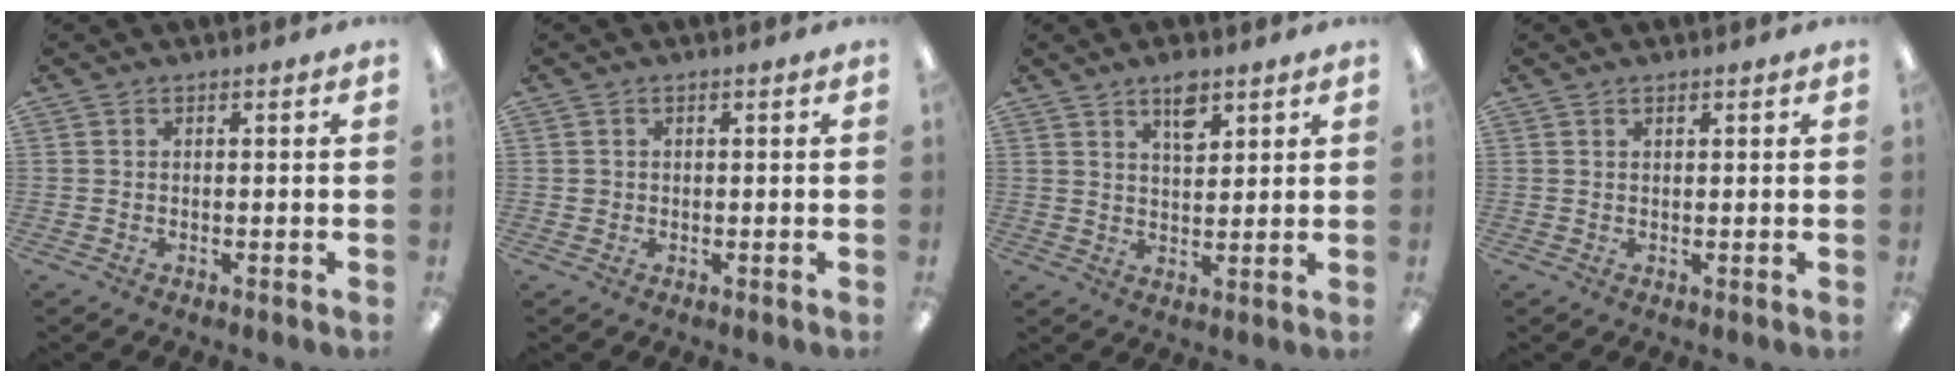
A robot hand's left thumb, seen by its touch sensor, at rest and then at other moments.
{"total": 0.9, "force": [0.2, 0.9, 0.1], "torque": [-0.002, 0.006, 0.002]}
{"total": 6.3, "force": [4.2, 2.8, 3.9], "torque": [-0.052, -0.018, 0.069]}
{"total": 0.9, "force": [0.8, 0.3, 0.4], "torque": [-0.008, 0.000, 0.014]}